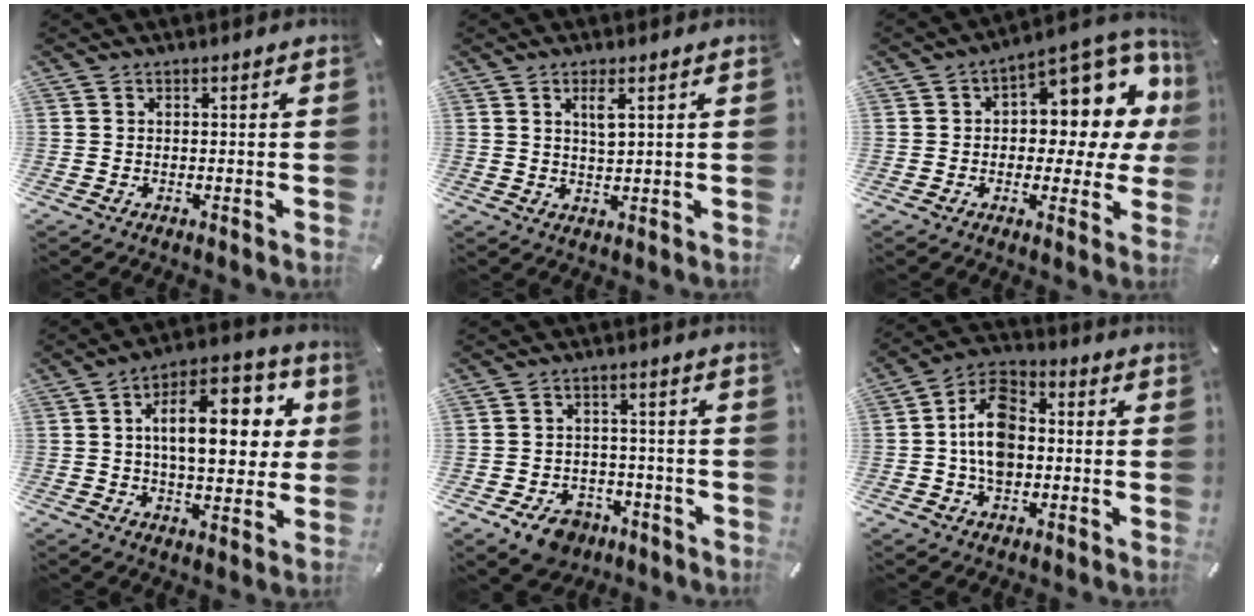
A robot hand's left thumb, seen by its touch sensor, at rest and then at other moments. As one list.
[{"total": 3.5, "force": [1.6, 1.0, 2.9], "torque": [-0.055, 0.000, 0.025]}, {"total": 12.8, "force": [5.8, 6.5, 9.4], "torque": [-0.108, -0.062, 0.091]}, {"total": 18.1, "force": [4.2, 9.0, 15.1], "torque": [-0.224, -0.008, 0.063]}, {"total": 7.4, "force": [-4.6, 5.0, 3.0], "torque": [-0.057, 0.031, -0.082]}, {"total": 11.4, "force": [-1.1, 8.3, 7.7], "torque": [-0.166, 0.018, -0.021]}]